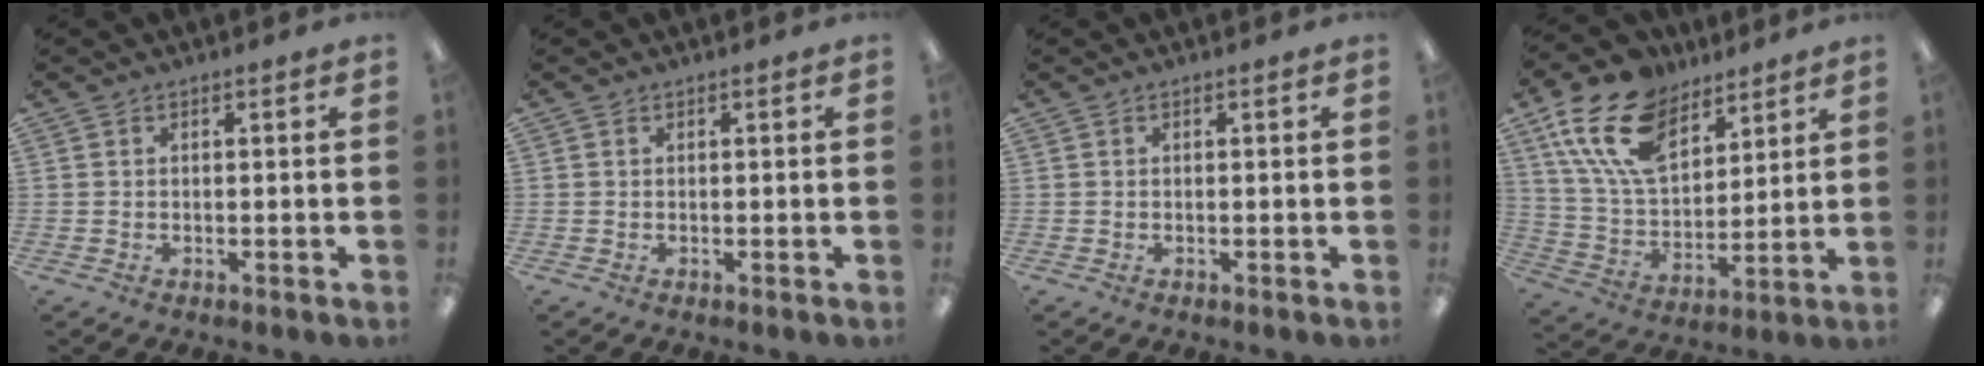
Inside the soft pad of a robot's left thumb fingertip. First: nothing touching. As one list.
[{"total": 0.0}, {"total": 0.0}, {"total": 18.5, "force": [10.7, 11.0, 10.4], "torque": [-0.218, -0.036, 0.199]}]